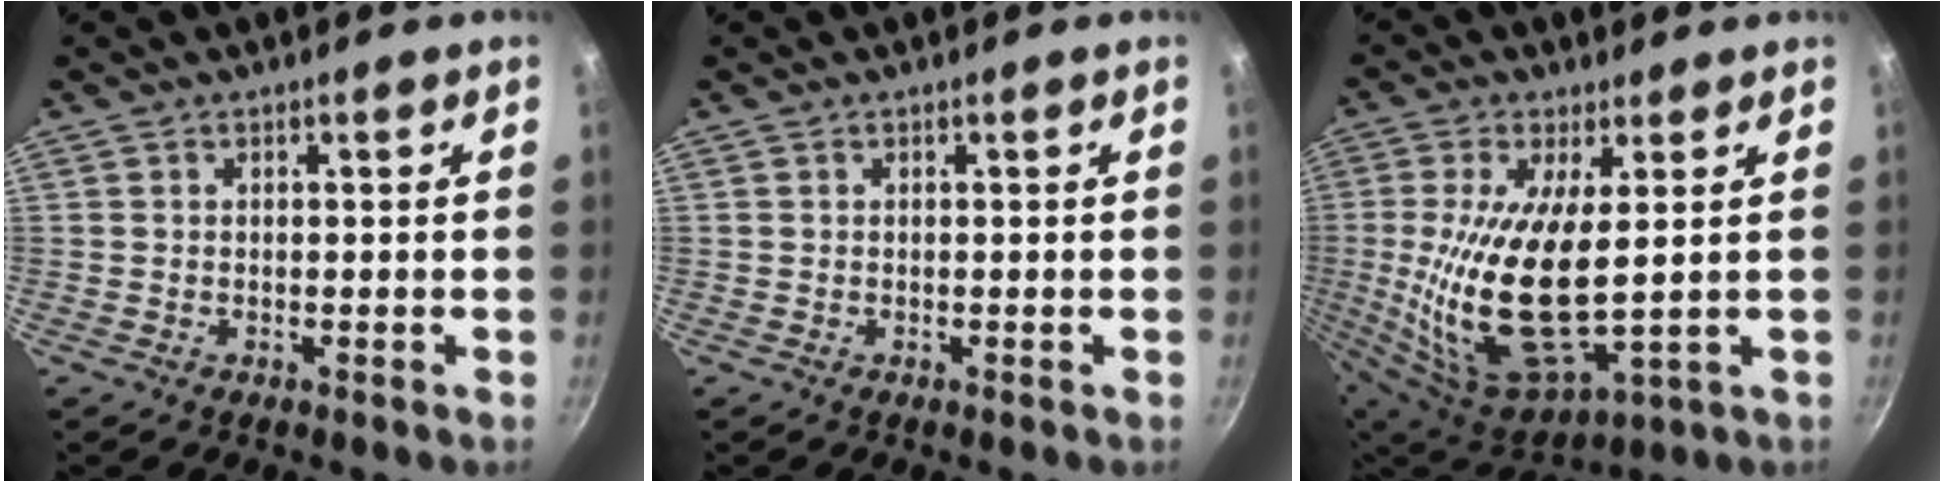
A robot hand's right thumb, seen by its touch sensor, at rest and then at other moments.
{"total": 0.0}
{"total": 19.0, "force": [0.7, 7.5, 17.4], "torque": [-0.350, -0.023, 0.025]}